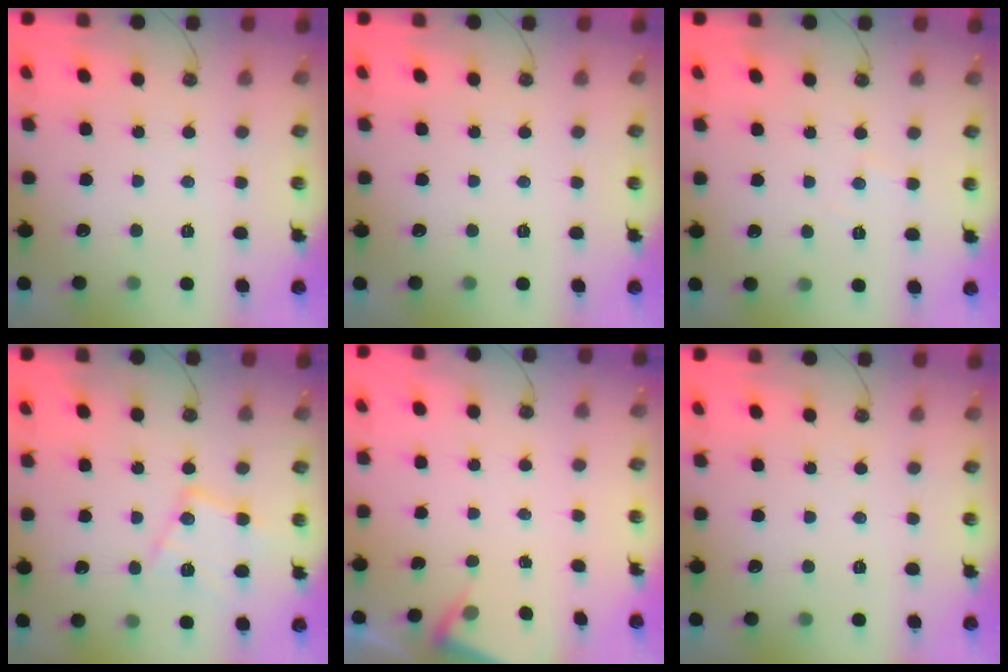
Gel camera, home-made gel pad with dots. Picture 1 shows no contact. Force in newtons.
{"total": 0.0}
{"total": 3.5, "press": 3.4, "slide": 0.6}
{"total": 13.1, "press": 13.1, "slide": 0.8}
{"total": 3.0, "press": 3.0, "slide": 0.5}
{"total": 0.0}